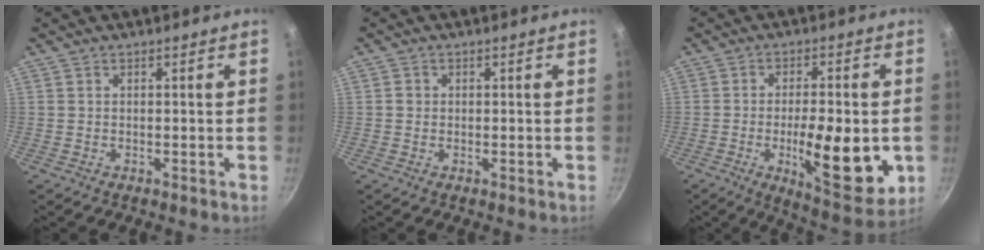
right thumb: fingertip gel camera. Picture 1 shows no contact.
{"total": 1.0, "force": [0.0, 1.0, 0.3], "torque": [-0.002, 0.002, 0.000]}
{"total": 16.4, "force": [-3.4, 5.7, 15.0], "torque": [-0.205, -0.015, -0.044]}